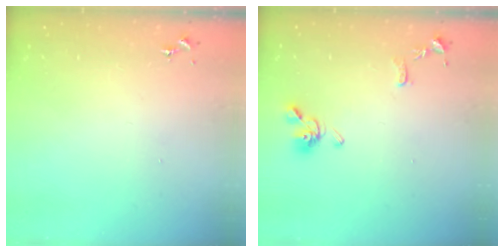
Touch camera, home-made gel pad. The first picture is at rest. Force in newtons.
{"total": 10.1, "press": 10.1, "slide": 1.2}